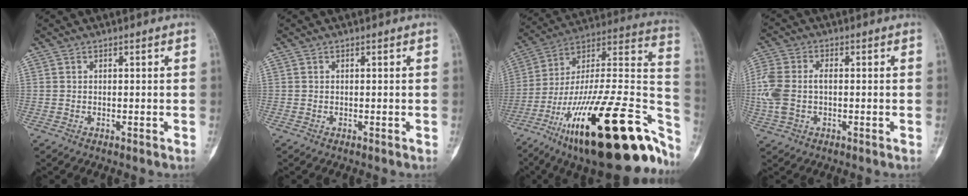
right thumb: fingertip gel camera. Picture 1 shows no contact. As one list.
[{"total": 0.0}, {"total": 38.8, "force": [-18.7, 12.5, 31.6], "torque": [-0.406, 0.073, -0.296]}, {"total": 9.2, "force": [-0.4, 5.9, 7.1], "torque": [-0.183, 0.019, -0.009]}]